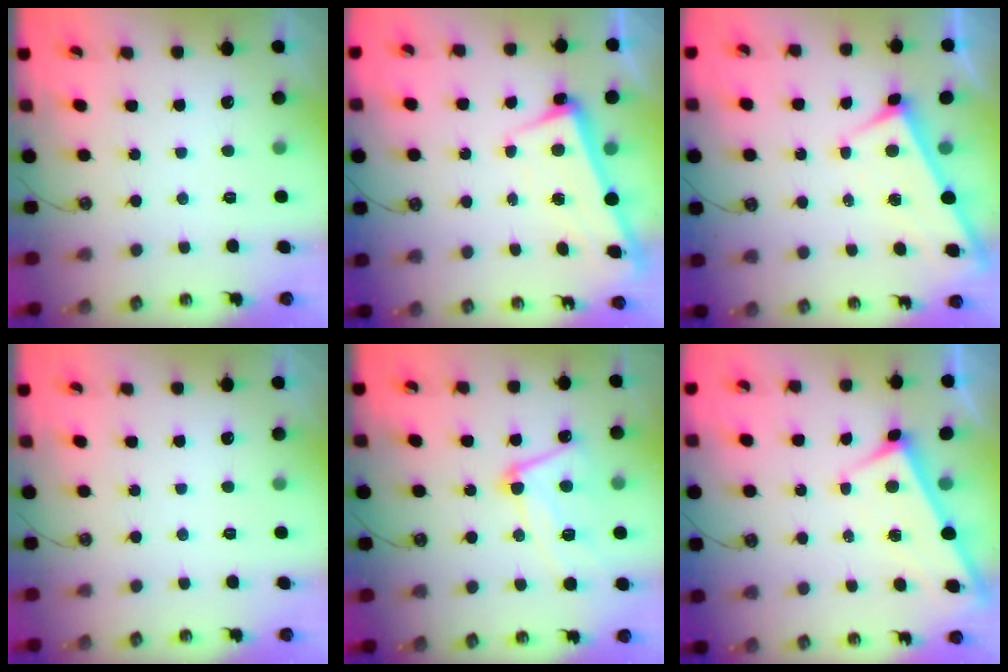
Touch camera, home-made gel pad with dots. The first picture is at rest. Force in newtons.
{"total": 2.3, "press": 2.2, "slide": 0.7}
{"total": 2.8, "press": 2.8, "slide": 0.4}
{"total": 0.0}
{"total": 11.2, "press": 11.2, "slide": 1.0}
{"total": 3.1, "press": 3.1, "slide": 0.1}